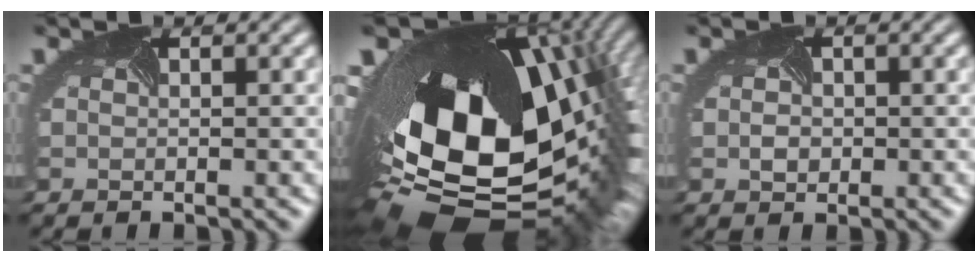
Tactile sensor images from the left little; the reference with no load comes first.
{"total": 20.0, "force": [-1.0, 11.8, 16.1], "torque": [-0.269, -0.052, -0.005]}
{"total": 0.9, "force": [-0.3, 0.8, 0.3], "torque": [-0.012, 0.002, -0.004]}